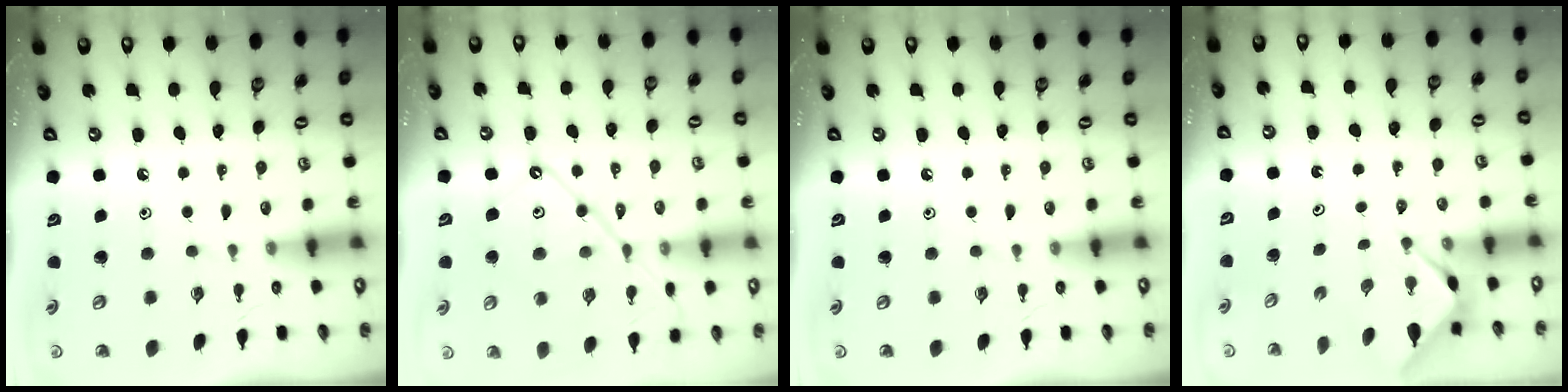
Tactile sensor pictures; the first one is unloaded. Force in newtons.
{"total": 13.5, "press": 13.4, "slide": 1.4}
{"total": 0.0}
{"total": 2.8, "press": 2.8, "slide": 0.2}